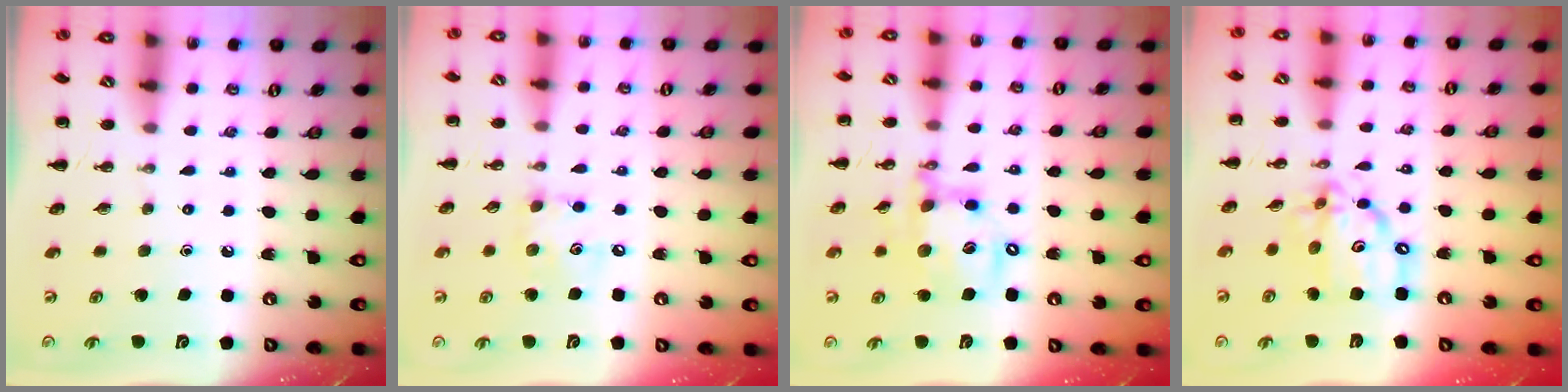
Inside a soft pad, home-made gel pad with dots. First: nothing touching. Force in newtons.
{"total": 6.7, "press": 6.7, "slide": 0.5}
{"total": 15.0, "press": 14.7, "slide": 3.2}
{"total": 13.4, "press": 12.8, "slide": 3.9}